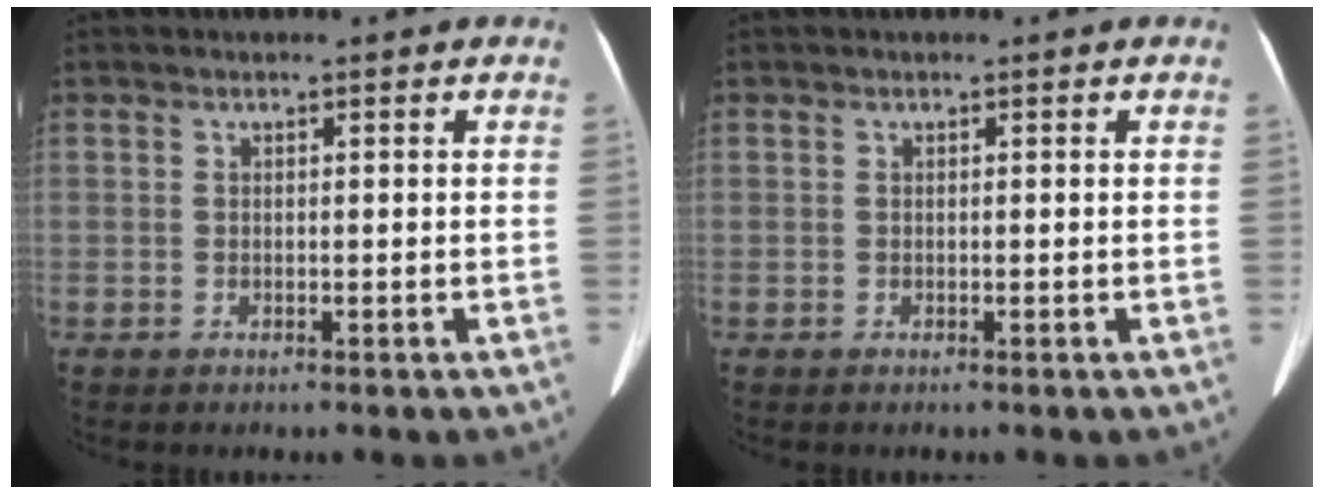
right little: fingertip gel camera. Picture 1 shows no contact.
{"total": 0.0}